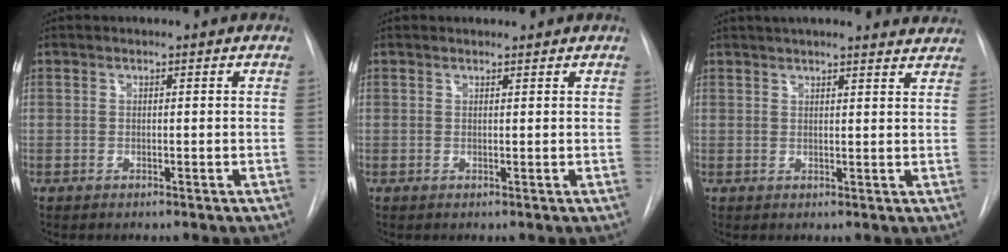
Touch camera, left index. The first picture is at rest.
{"total": 1.4, "force": [1.4, 0.3, 0.2], "torque": [-0.009, 0.012, 0.021]}
{"total": 15.6, "force": [14.4, 2.5, 5.3], "torque": [-0.074, 0.018, 0.174]}